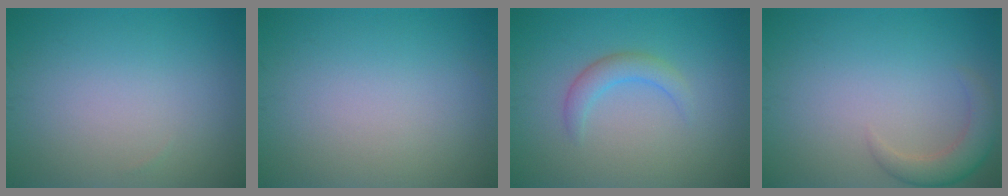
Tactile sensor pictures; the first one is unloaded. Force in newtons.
{"total": 0.0}
{"total": 2.1, "press": 2.1, "slide": 0.2}
{"total": 2.9, "press": 2.9, "slide": 0.3}